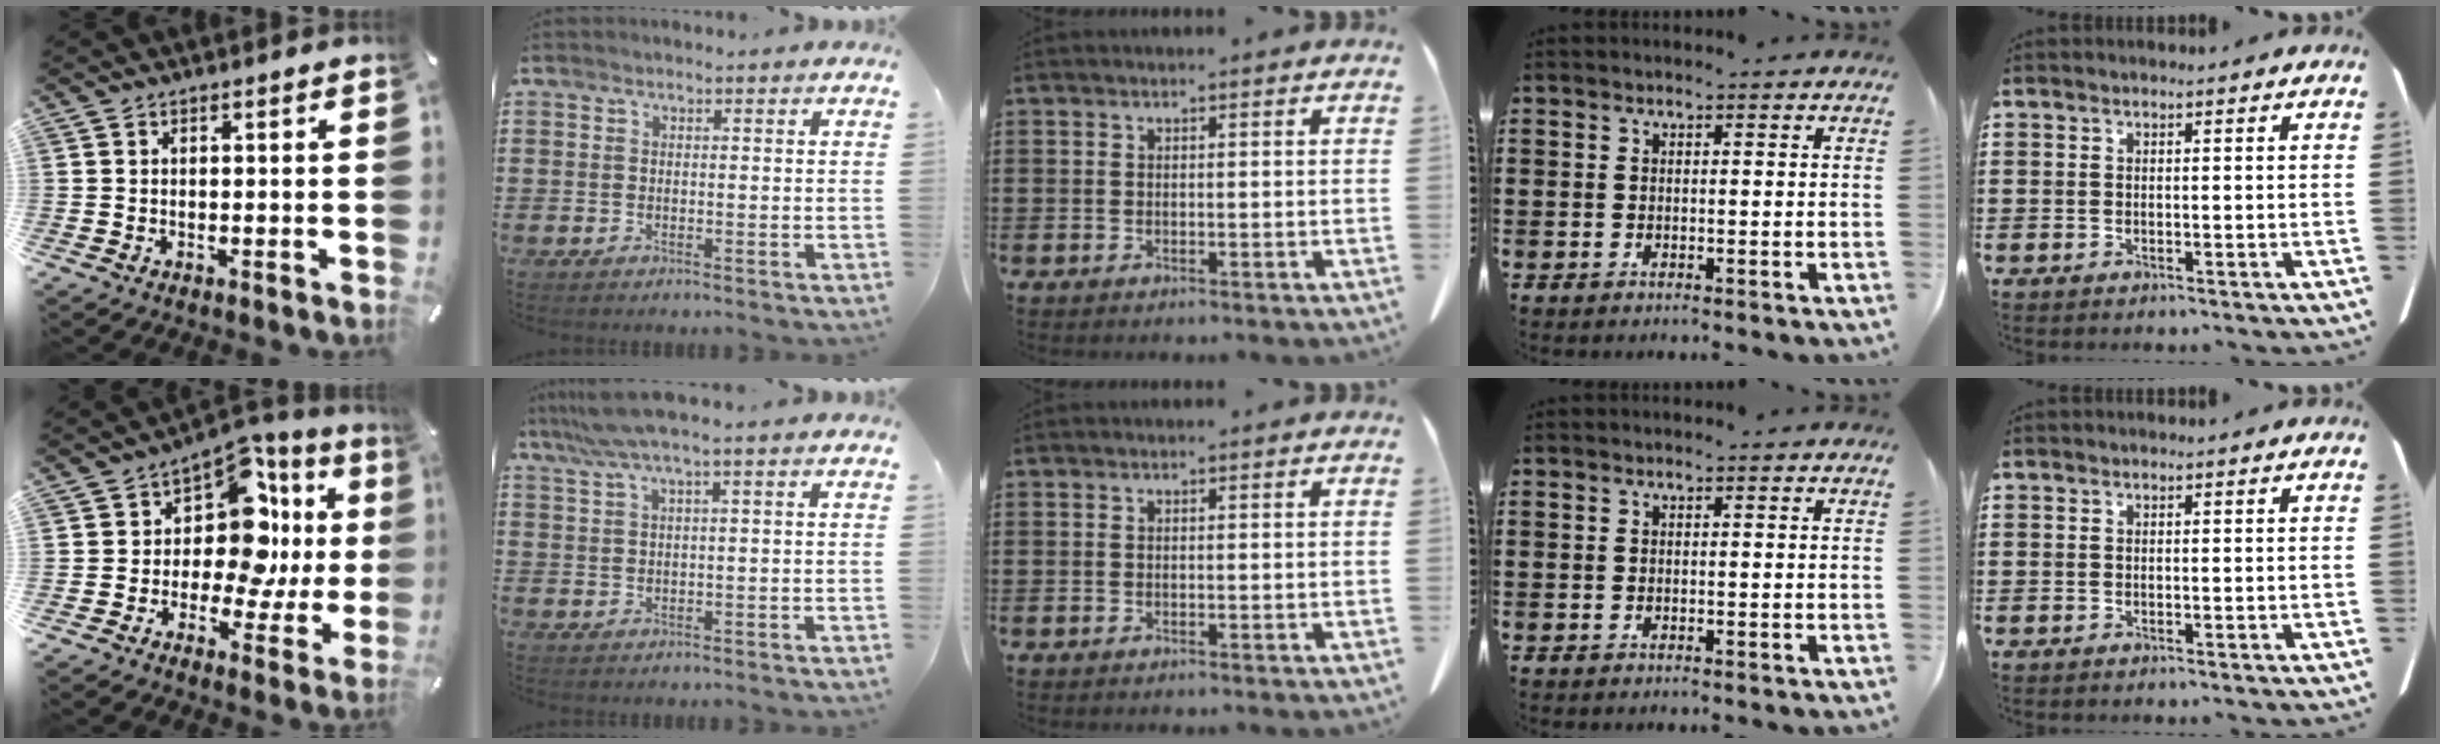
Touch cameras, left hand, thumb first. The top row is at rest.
{"thumb": {"total": 14.0, "force": [3.2, 9.1, 10.1], "torque": [-0.152, -0.040, 0.052]}, "index": {"total": 4.6, "force": [2.7, -0.1, 3.8], "torque": [-0.086, -0.001, 0.046]}}